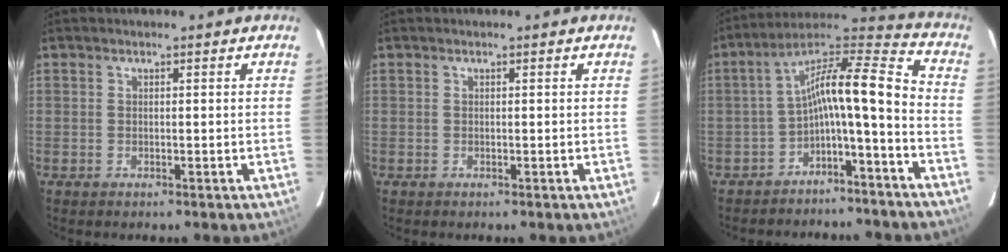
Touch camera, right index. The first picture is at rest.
{"total": 0.0}
{"total": 12.9, "force": [-5.3, 2.5, 11.4], "torque": [-0.207, 0.031, -0.092]}